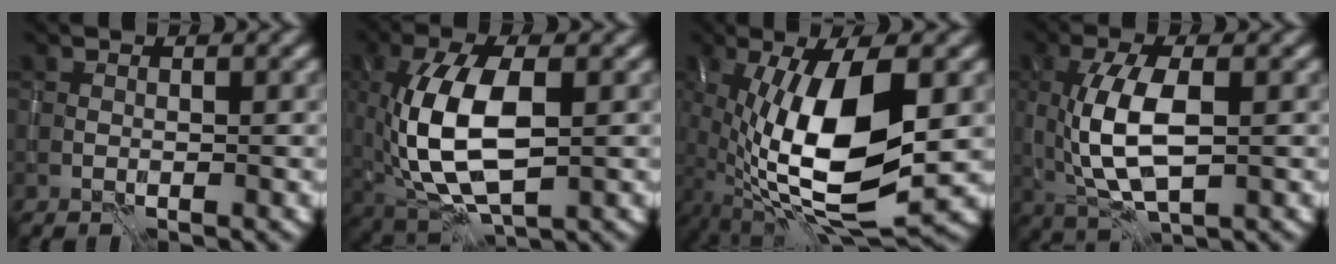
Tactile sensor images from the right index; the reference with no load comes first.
{"total": 9.4, "force": [-0.4, 4.6, 8.3], "torque": [-0.178, 0.000, -0.005]}
{"total": 13.4, "force": [-0.8, 4.9, 12.4], "torque": [-0.229, -0.001, -0.020]}
{"total": 7.1, "force": [0.1, 2.9, 6.4], "torque": [-0.141, 0.000, 0.003]}